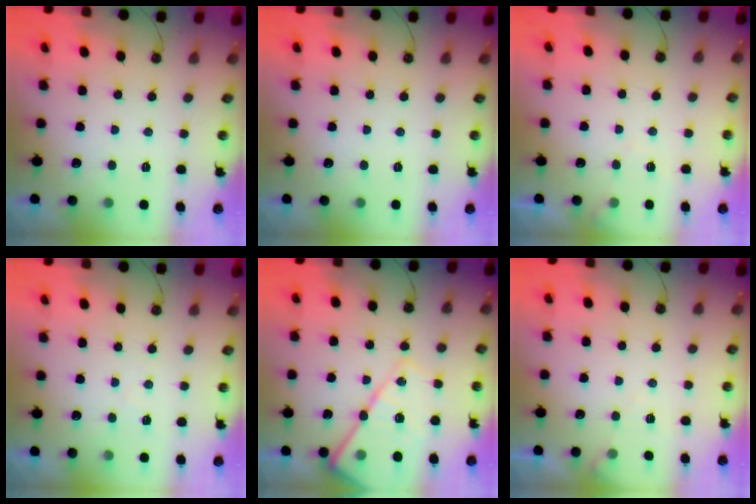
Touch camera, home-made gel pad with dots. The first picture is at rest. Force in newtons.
{"total": 0.0}
{"total": 4.4, "press": 4.3, "slide": 0.6}
{"total": 5.1, "press": 5.1, "slide": 0.6}
{"total": 20.1, "press": 20.0, "slide": 1.9}
{"total": 4.1, "press": 4.0, "slide": 0.7}